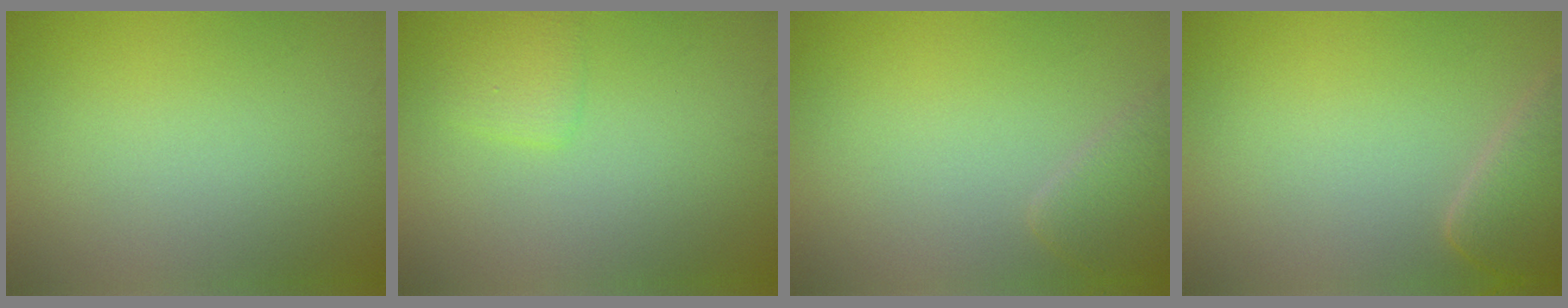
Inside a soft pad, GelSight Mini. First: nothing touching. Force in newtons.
{"total": 1.6, "press": 1.6, "slide": 0.0}
{"total": 2.3, "press": 2.3, "slide": 0.2}
{"total": 4.1, "press": 4.1, "slide": 0.5}